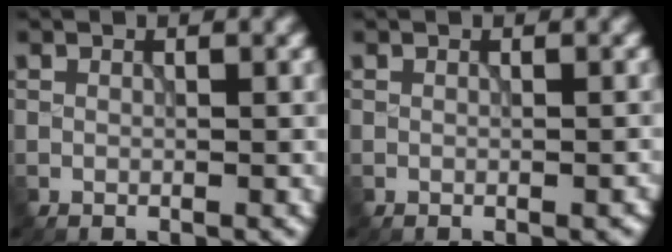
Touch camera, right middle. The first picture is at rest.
{"total": 0.6, "force": [-0.4, 0.2, 0.5], "torque": [-0.008, -0.001, -0.003]}